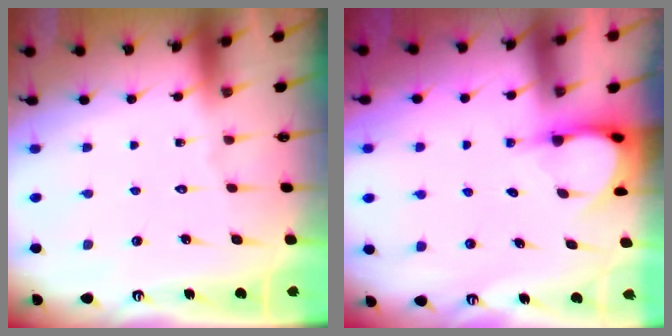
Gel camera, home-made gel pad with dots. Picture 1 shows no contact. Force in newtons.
{"total": 3.7, "press": 3.7, "slide": 0.2}